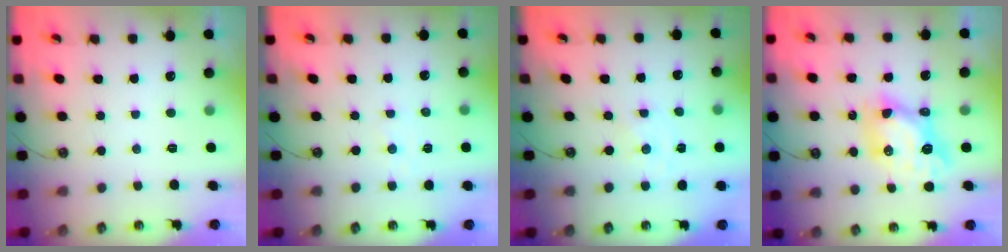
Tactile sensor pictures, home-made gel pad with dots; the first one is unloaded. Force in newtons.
{"total": 1.4, "press": 1.4, "slide": 0.2}
{"total": 0.0}
{"total": 8.7, "press": 8.6, "slide": 0.9}